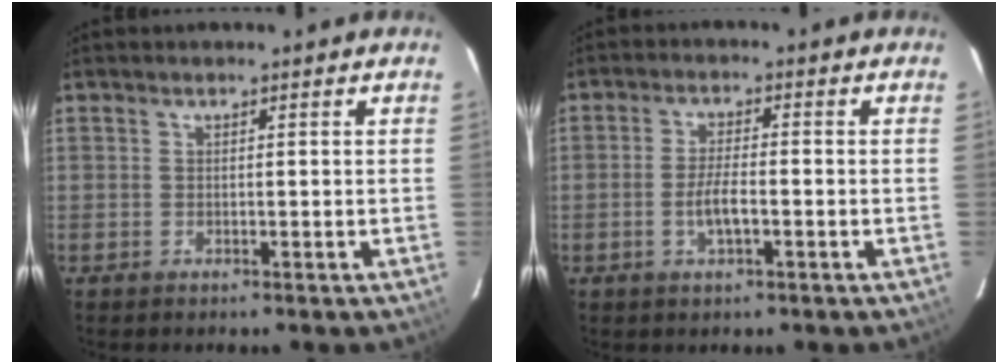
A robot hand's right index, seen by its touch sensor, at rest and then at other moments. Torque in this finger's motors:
{"motor_torque": [0.20, -0.10, 0.25, 0.07]}